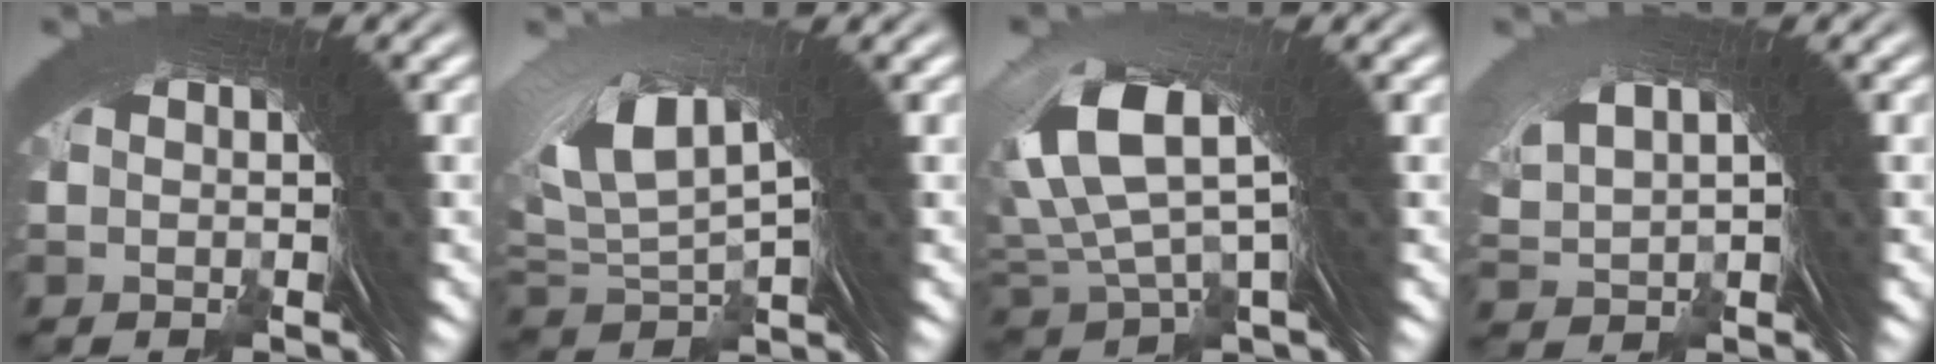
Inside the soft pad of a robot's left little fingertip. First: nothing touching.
{"total": 5.2, "force": [2.2, 2.5, 4.0], "torque": [-0.098, -0.003, 0.053]}
{"total": 6.8, "force": [2.3, 3.5, 5.3], "torque": [-0.128, -0.005, 0.047]}
{"total": 1.2, "force": [1.1, 0.0, 0.3], "torque": [-0.005, 0.007, 0.035]}